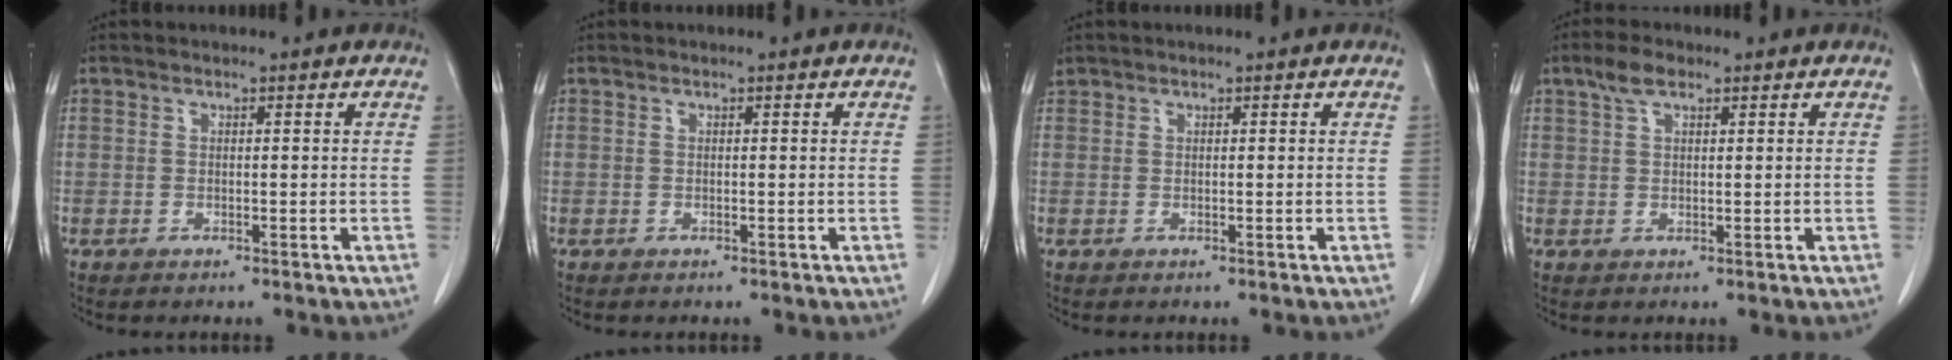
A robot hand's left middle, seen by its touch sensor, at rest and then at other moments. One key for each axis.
{"total": 0.0}
{"total": 0.5, "fx": 0.5, "fy": 0.2, "fz": -0.1, "tx": -0.005, "ty": 0.015, "tz": 0.013}
{"total": 3.1, "fx": 2.0, "fy": 1.3, "fz": 2.1, "tx": -0.046, "ty": 0.012, "tz": 0.040}